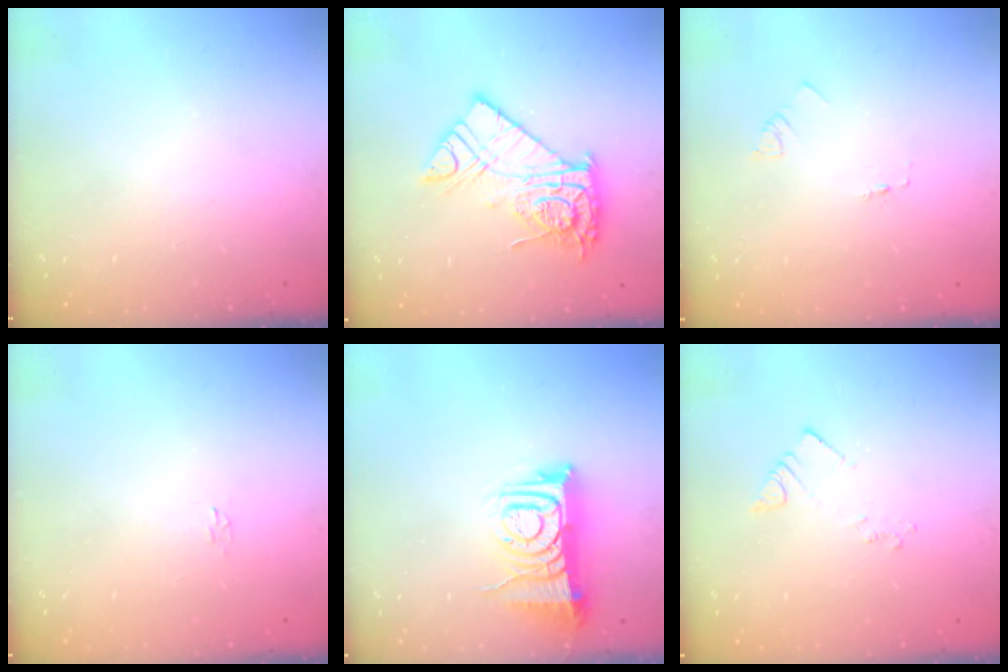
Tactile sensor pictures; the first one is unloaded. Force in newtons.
{"total": 14.1, "press": 14.0, "slide": 1.4}
{"total": 1.6, "press": 1.6, "slide": 0.1}
{"total": 1.9, "press": 1.9, "slide": 0.3}
{"total": 11.0, "press": 11.0, "slide": 0.9}
{"total": 2.0, "press": 2.0, "slide": 0.3}